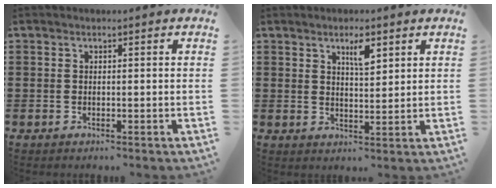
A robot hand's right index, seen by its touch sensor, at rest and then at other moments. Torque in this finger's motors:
{"motor_torque": [0.08, -0.07, 0.36, 0.07]}